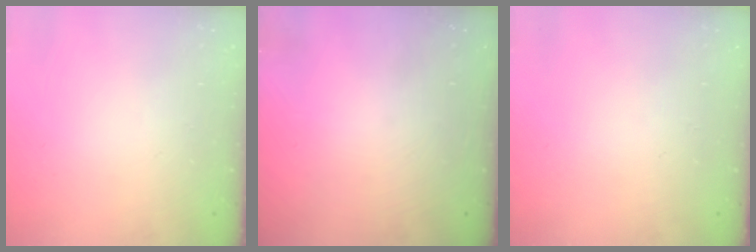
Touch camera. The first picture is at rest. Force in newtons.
{"total": 0.0}
{"total": 0.0}